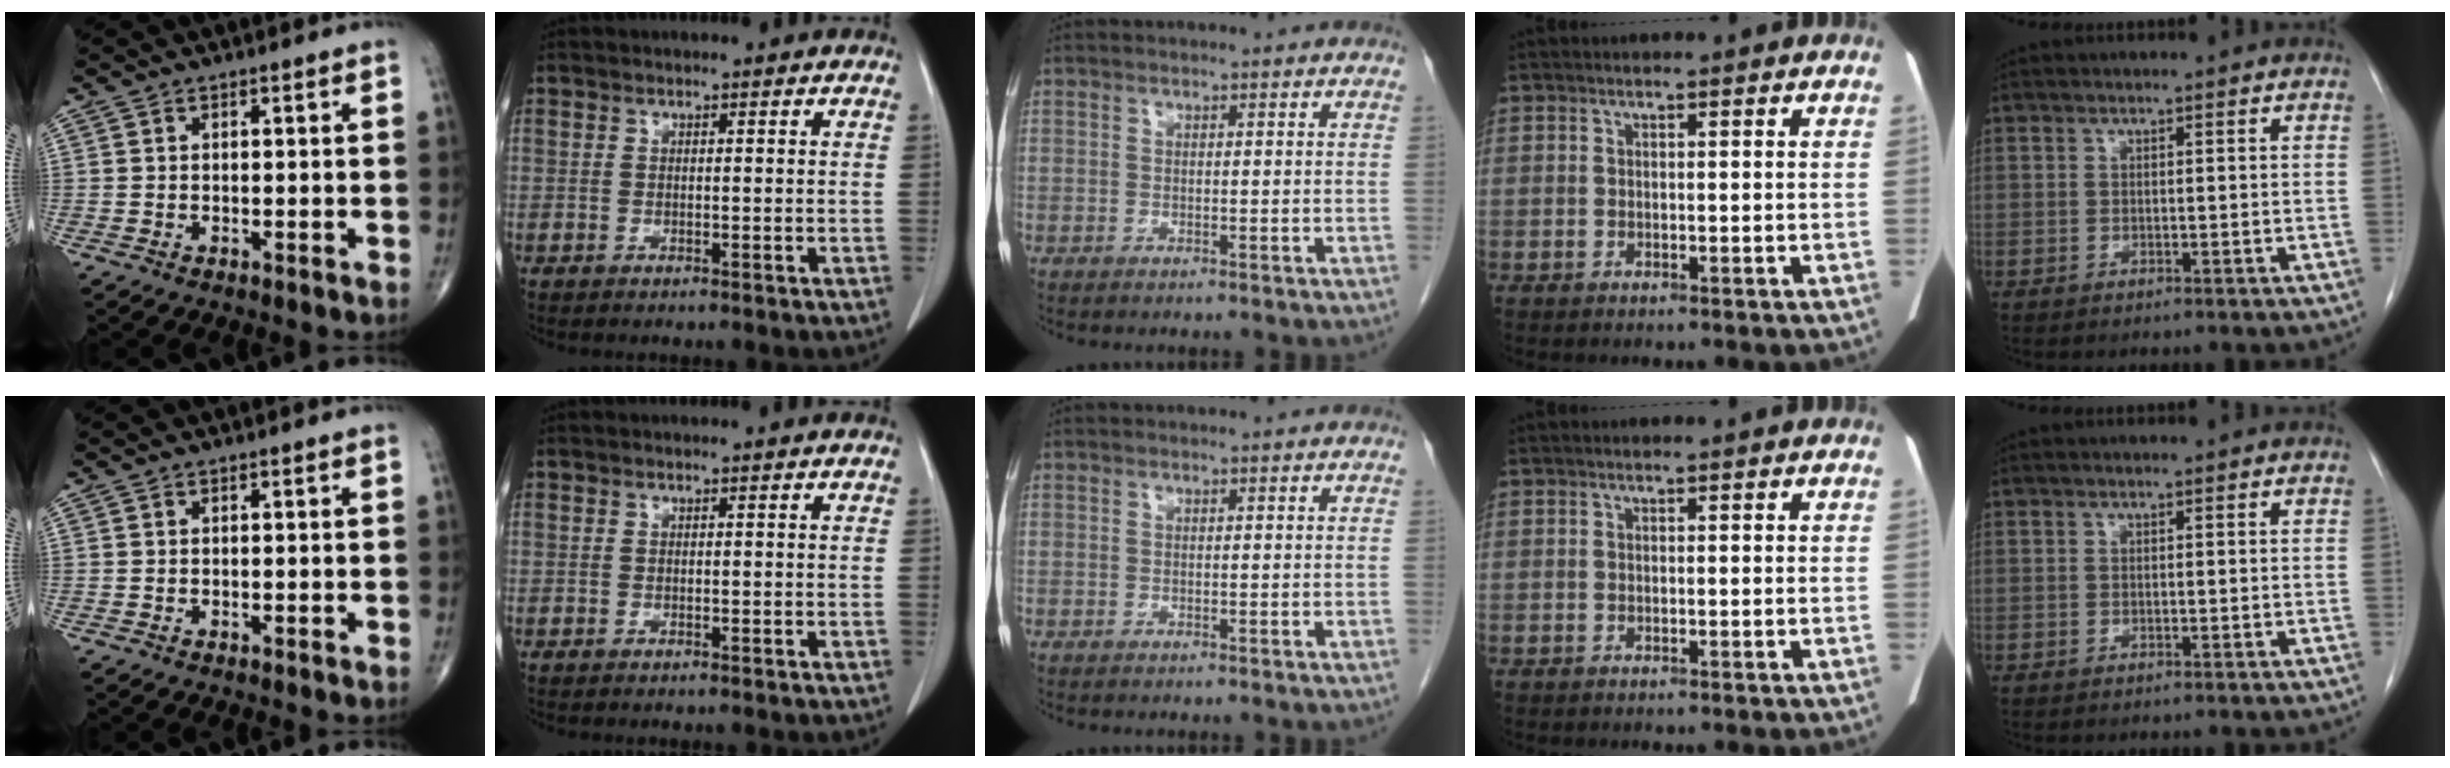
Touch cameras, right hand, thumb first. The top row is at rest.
{}